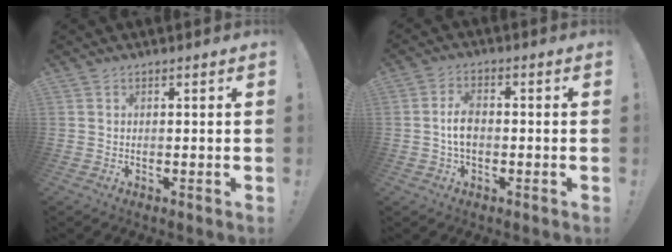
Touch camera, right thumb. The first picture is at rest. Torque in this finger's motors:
{"motor_torque": [1.00, 0.75, 0.70, -0.48, 0.00]}